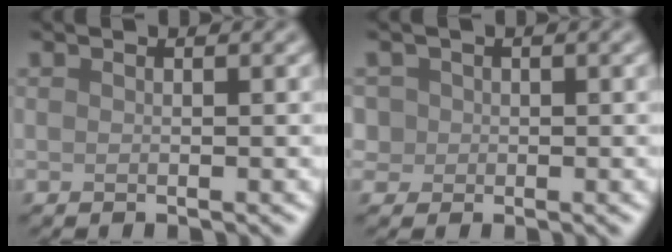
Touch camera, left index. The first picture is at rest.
{"total": 3.0, "force": [0.8, 2.7, 0.9], "torque": [-0.011, 0.015, 0.004]}